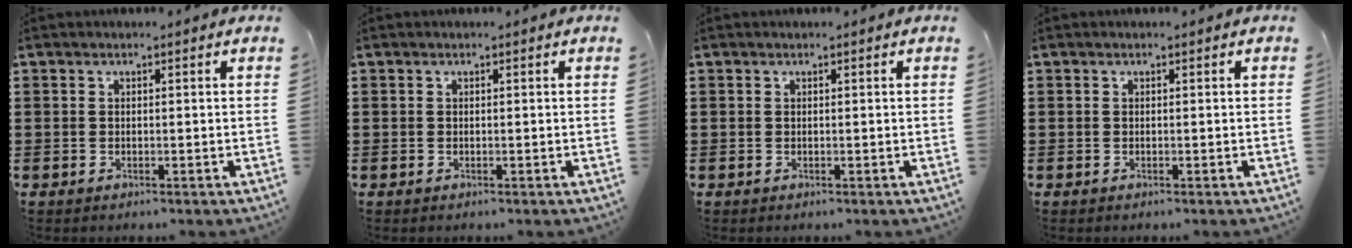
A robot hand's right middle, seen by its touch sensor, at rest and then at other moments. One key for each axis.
{"total": 0.0}
{"total": 0.0}
{"total": 0.0}